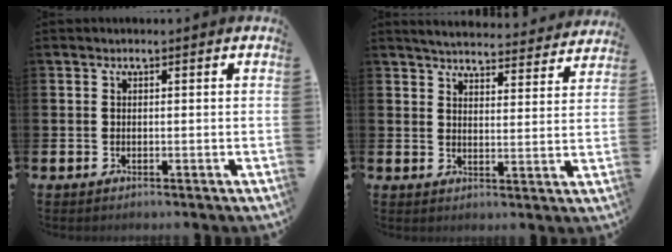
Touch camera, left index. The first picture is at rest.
{"total": 4.6, "force": [4.6, 0.6, 0.6], "torque": [-0.026, -0.037, 0.077]}